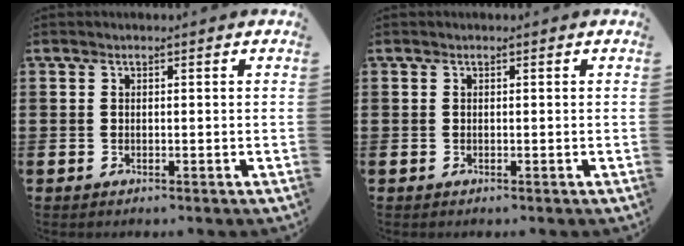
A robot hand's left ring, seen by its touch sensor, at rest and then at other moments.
{"total": 0.0}